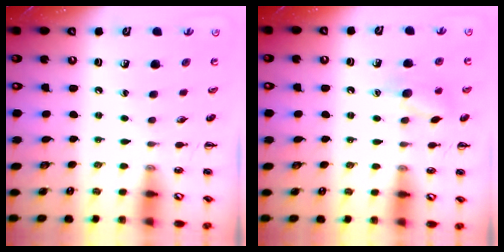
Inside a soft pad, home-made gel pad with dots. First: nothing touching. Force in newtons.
{"total": 9.4, "press": 9.3, "slide": 1.5}